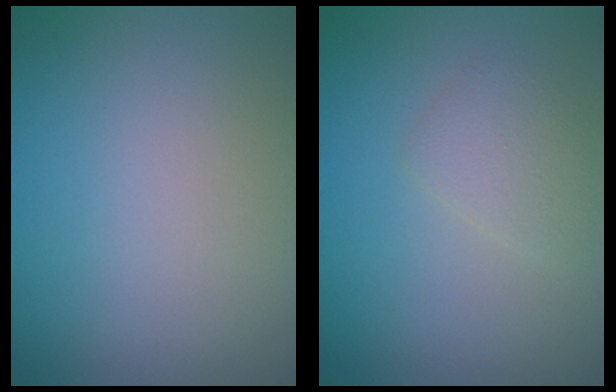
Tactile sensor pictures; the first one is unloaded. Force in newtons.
{"total": 1.7, "press": 1.7, "slide": 0.2}